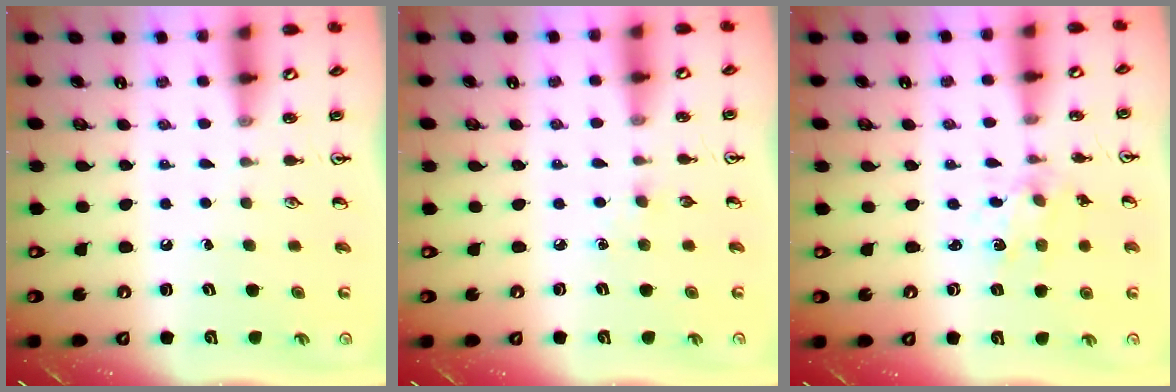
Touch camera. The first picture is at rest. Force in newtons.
{"total": 2.9, "press": 2.9, "slide": 0.4}
{"total": 2.4, "press": 2.2, "slide": 0.8}